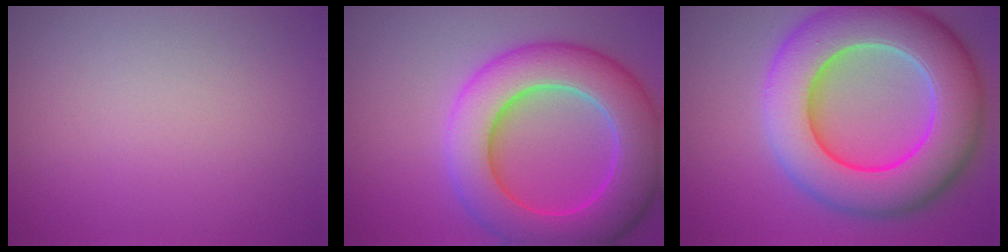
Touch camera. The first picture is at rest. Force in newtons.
{"total": 10.5, "press": 10.5, "slide": 0.3}
{"total": 13.3, "press": 13.1, "slide": 2.1}